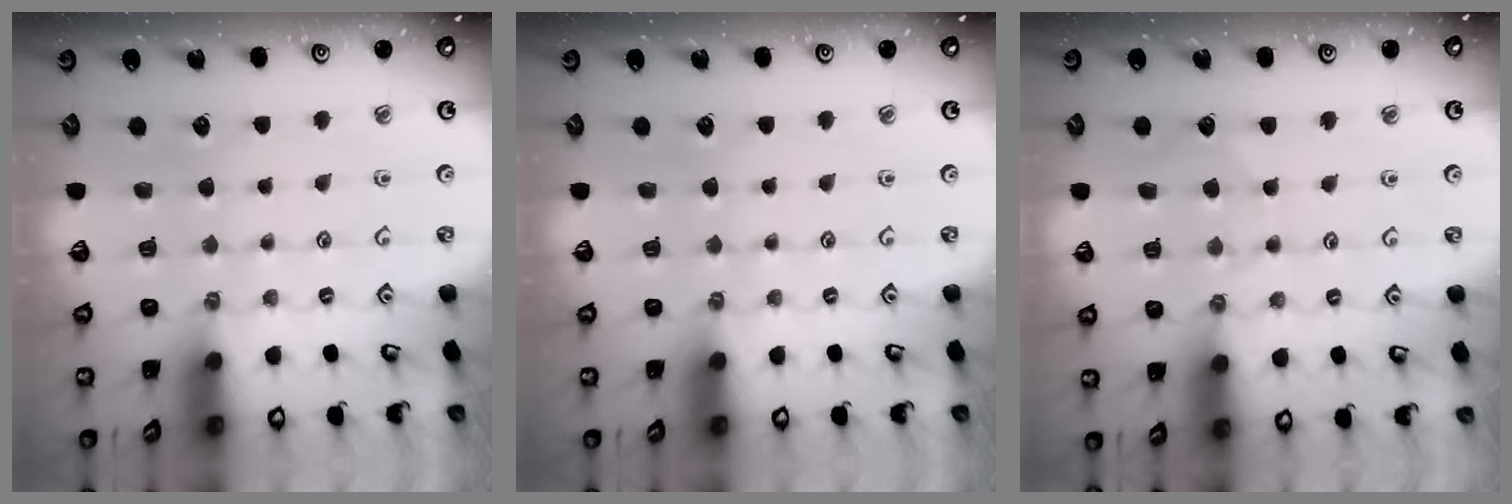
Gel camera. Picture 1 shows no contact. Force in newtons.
{"total": 0.0}
{"total": 5.2, "press": 5.2, "slide": 0.5}